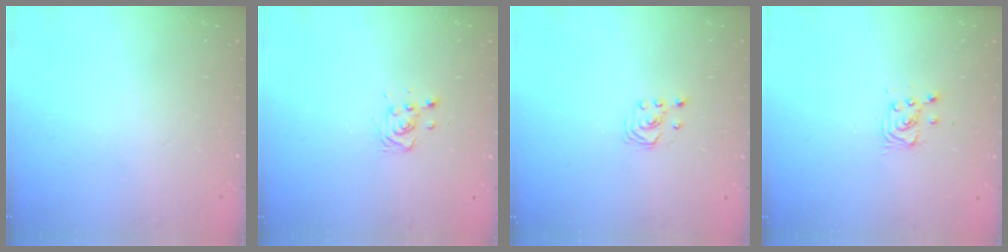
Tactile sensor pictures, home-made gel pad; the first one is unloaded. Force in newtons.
{"total": 5.4, "press": 5.3, "slide": 1.2}
{"total": 1.8, "press": 1.8, "slide": 0.2}
{"total": 3.3, "press": 3.3, "slide": 0.4}